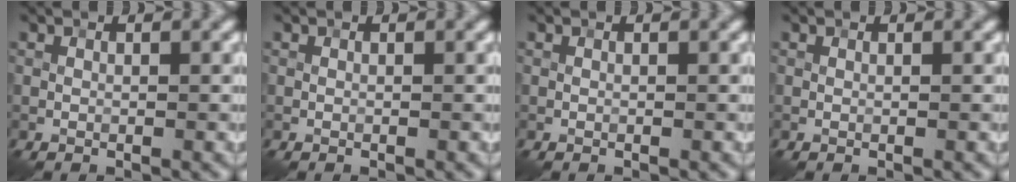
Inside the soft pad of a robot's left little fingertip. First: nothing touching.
{"total": 0.0}
{"total": 0.0}
{"total": 0.0}